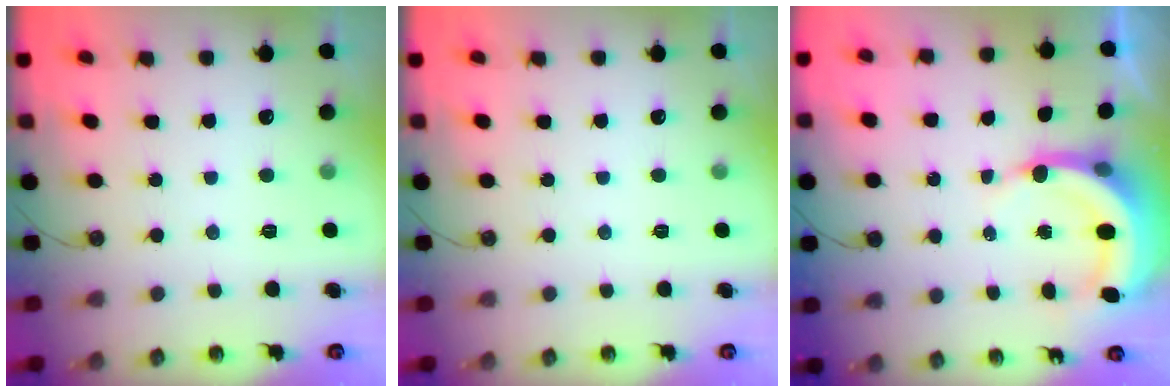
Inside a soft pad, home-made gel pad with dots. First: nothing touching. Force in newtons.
{"total": 0.0}
{"total": 7.3, "press": 7.1, "slide": 1.9}